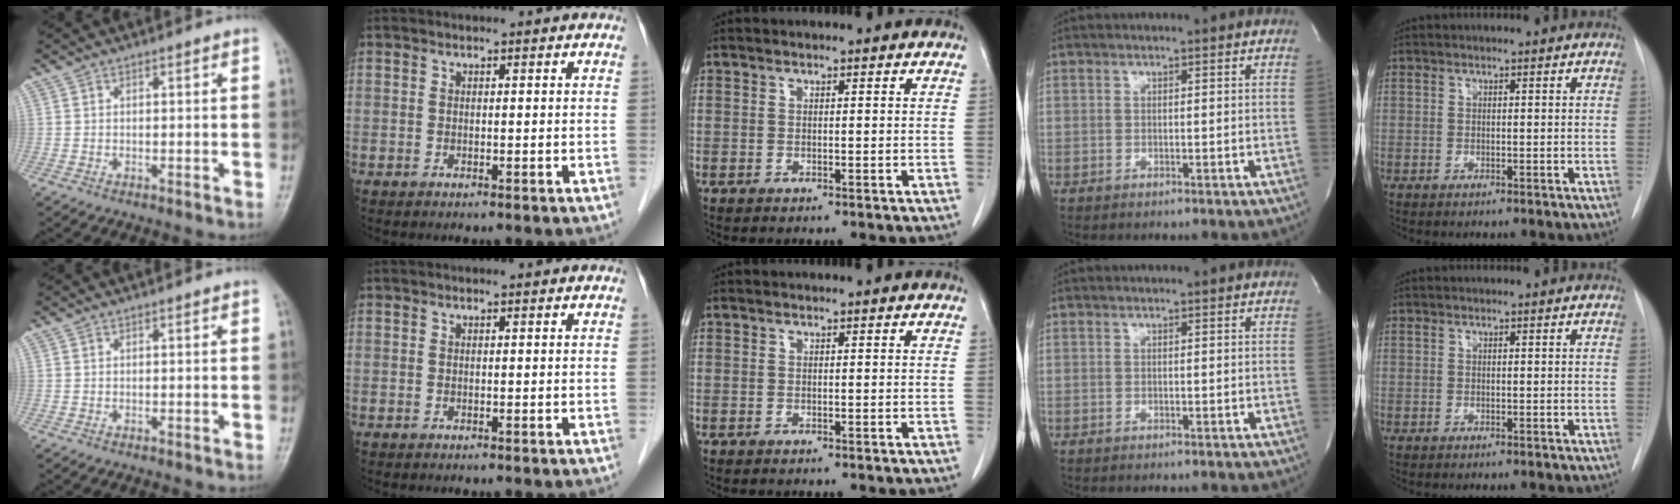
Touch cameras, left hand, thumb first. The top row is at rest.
{}